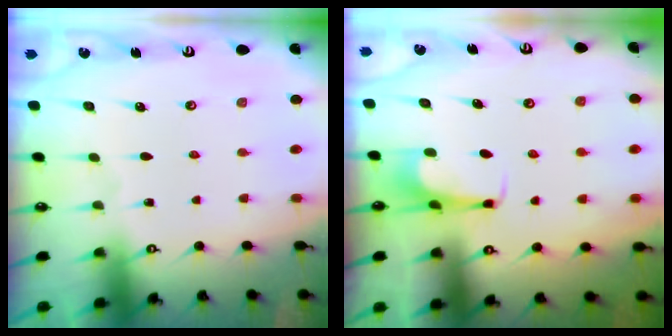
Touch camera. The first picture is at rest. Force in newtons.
{"total": 5.4, "press": 5.4, "slide": 0.7}